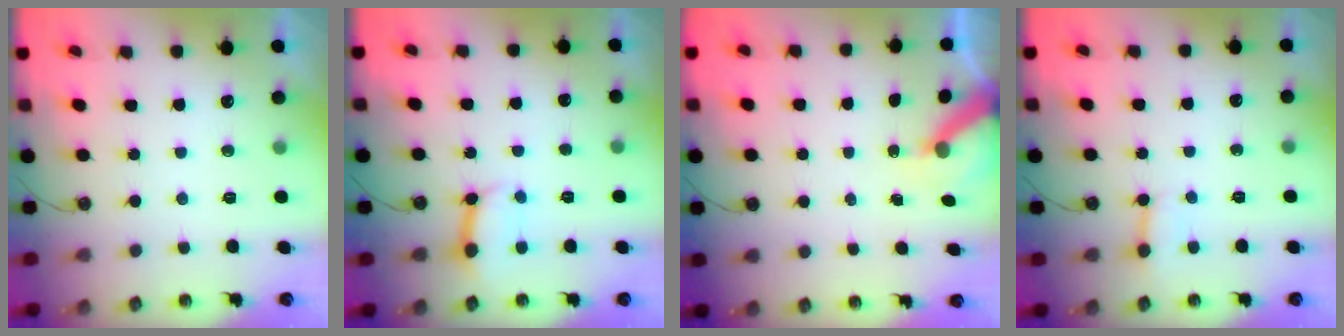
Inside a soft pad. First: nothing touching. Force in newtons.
{"total": 8.9, "press": 8.8, "slide": 0.7}
{"total": 6.5, "press": 6.5, "slide": 0.7}
{"total": 3.0, "press": 2.9, "slide": 0.3}